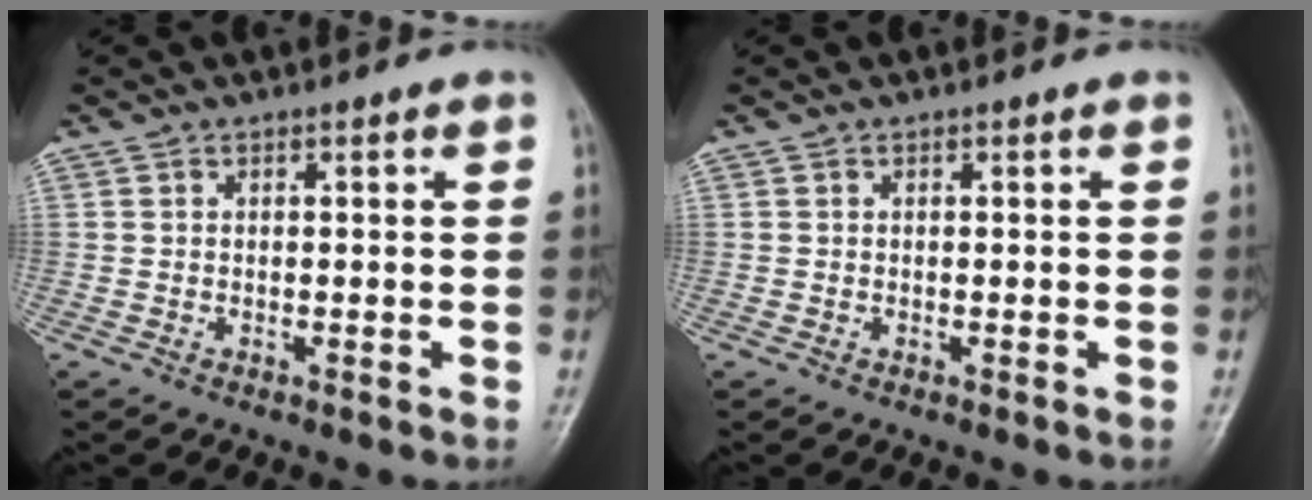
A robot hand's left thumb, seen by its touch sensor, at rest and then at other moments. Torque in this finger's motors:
{"motor_torque": [-0.21, 0.21, -0.01, -0.01, 0.00]}